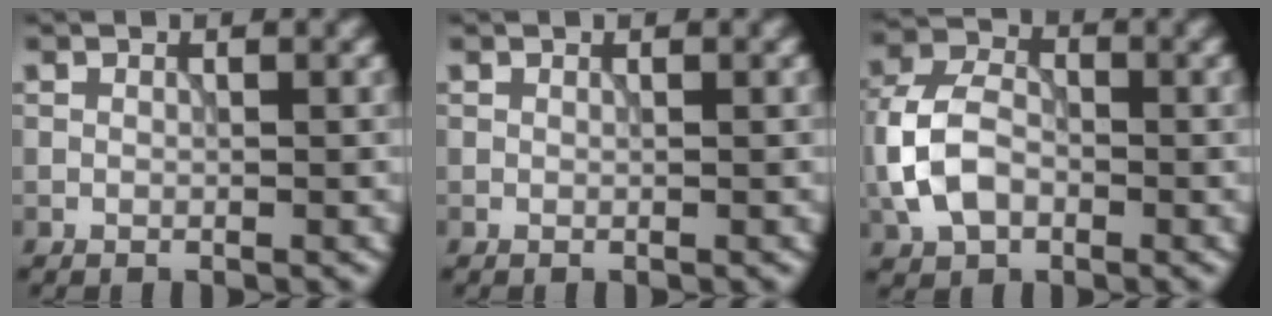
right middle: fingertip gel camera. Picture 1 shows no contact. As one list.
[{"total": 0.0}, {"total": 5.6, "force": [-1.4, 3.9, 3.7], "torque": [-0.082, 0.008, -0.035]}]